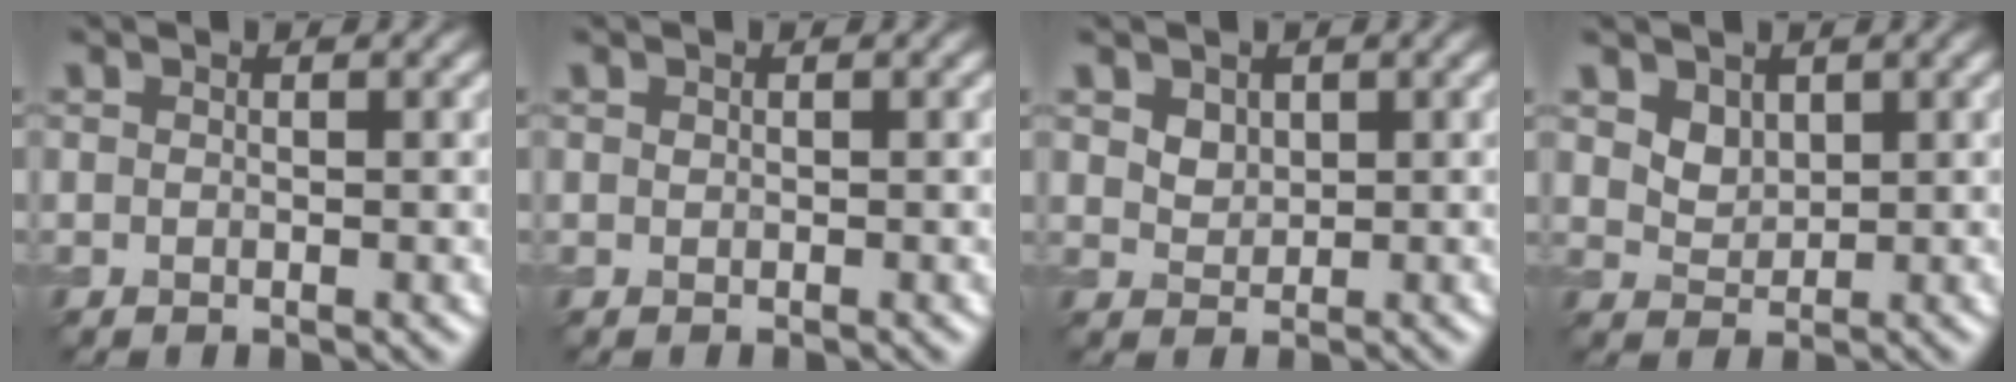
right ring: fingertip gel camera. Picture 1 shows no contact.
{"total": 0.0}
{"total": 1.7, "force": [0.9, 1.2, 0.8], "torque": [-0.012, 0.002, 0.020]}
{"total": 1.8, "force": [1.0, 1.3, 0.7], "torque": [-0.016, -0.009, 0.025]}